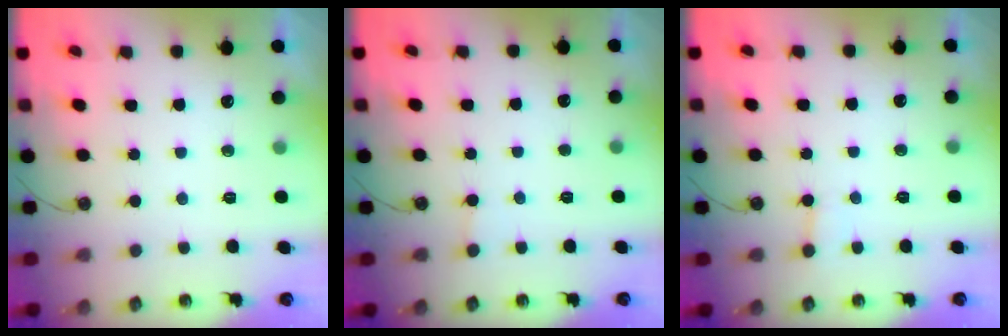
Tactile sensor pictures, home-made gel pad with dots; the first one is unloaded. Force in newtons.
{"total": 1.7, "press": 1.7, "slide": 0.3}
{"total": 3.5, "press": 3.5, "slide": 0.3}